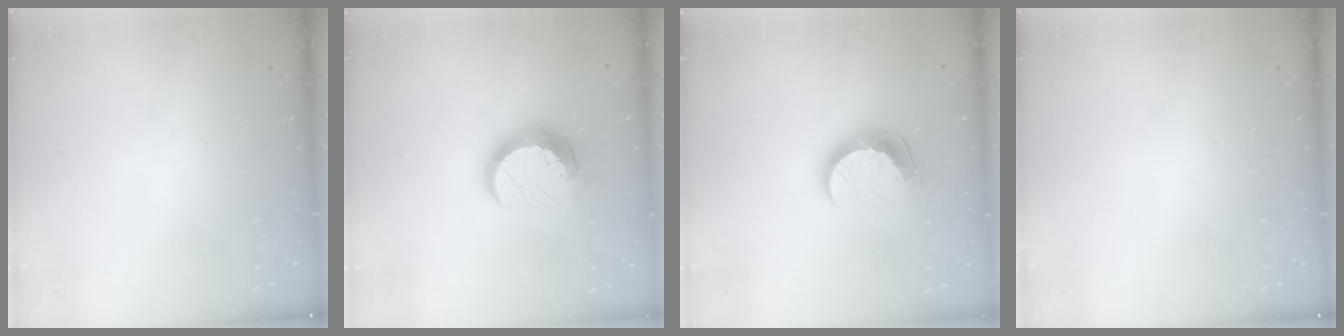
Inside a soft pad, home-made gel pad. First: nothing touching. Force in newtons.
{"total": 12.2, "press": 12.1, "slide": 0.9}
{"total": 10.3, "press": 10.3, "slide": 0.7}
{"total": 0.0}